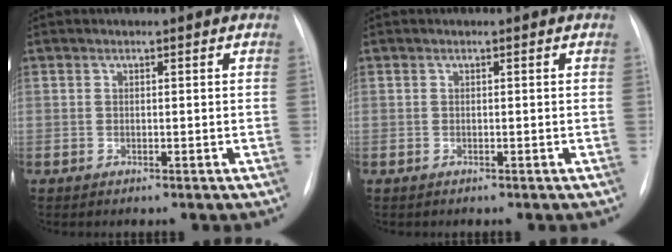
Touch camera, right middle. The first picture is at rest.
{"total": 0.0}